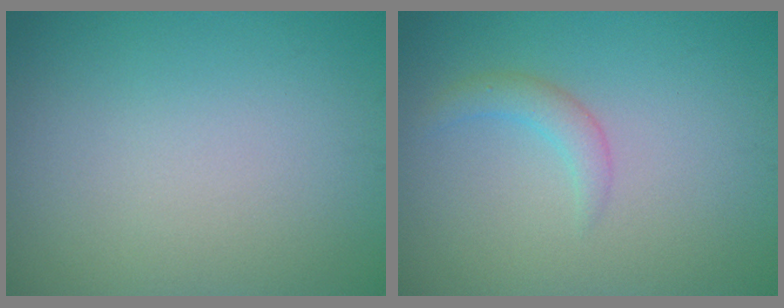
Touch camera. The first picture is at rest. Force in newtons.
{"total": 1.6, "press": 1.6, "slide": 0.0}